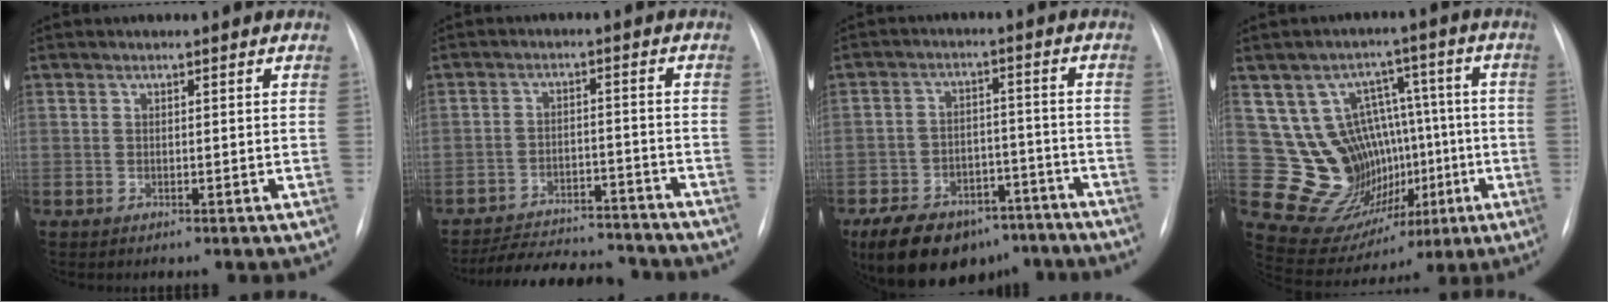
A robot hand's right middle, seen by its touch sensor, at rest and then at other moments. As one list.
[{"total": 14.5, "force": [-13.5, 3.3, 4.1], "torque": [-0.066, 0.007, -0.186]}, {"total": 17.2, "force": [-12.5, 8.9, 7.8], "torque": [-0.151, 0.004, -0.184]}, {"total": 14.2, "force": [-0.6, 12.7, 6.4], "torque": [-0.084, 0.060, 0.034]}]